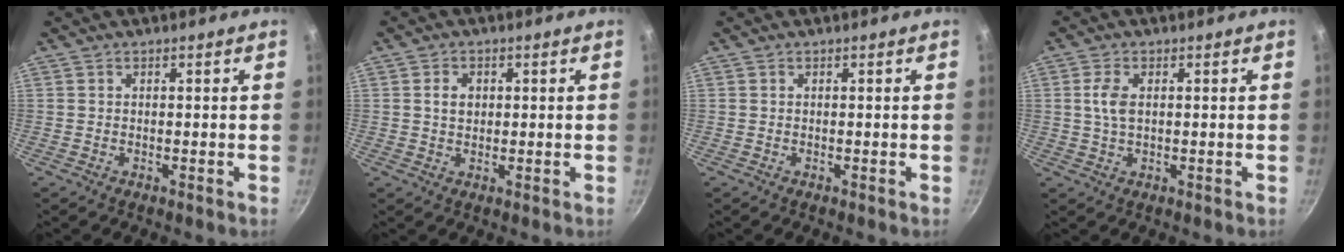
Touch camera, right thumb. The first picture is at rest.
{"total": 3.0, "force": [0.5, 2.3, 1.8], "torque": [-0.019, 0.002, 0.009]}
{"total": 0.0}
{"total": 1.9, "force": [0.2, 1.0, 1.6], "torque": [-0.035, 0.002, 0.005]}